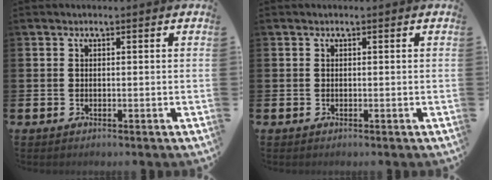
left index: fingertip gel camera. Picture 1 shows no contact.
{"total": 0.0}